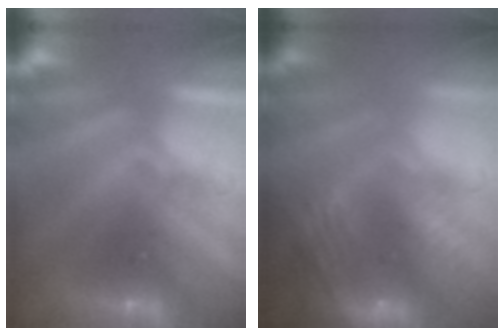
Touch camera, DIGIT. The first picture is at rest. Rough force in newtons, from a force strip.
{"total": 8.6}